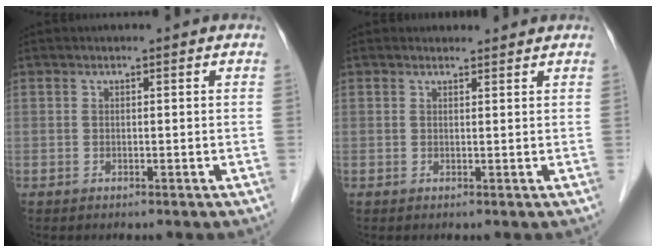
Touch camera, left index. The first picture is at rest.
{"total": 1.6, "force": [1.6, 0.4, -0.1], "torque": [-0.009, 0.005, 0.022]}